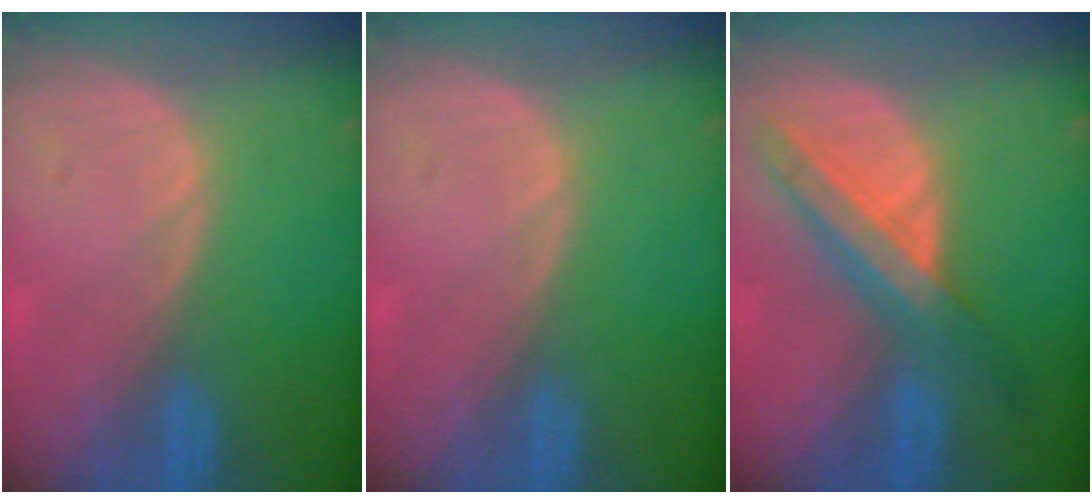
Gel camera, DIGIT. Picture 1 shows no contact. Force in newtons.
{"total": 0.0}
{"total": 8.0, "press": 7.1, "slide": 3.6}